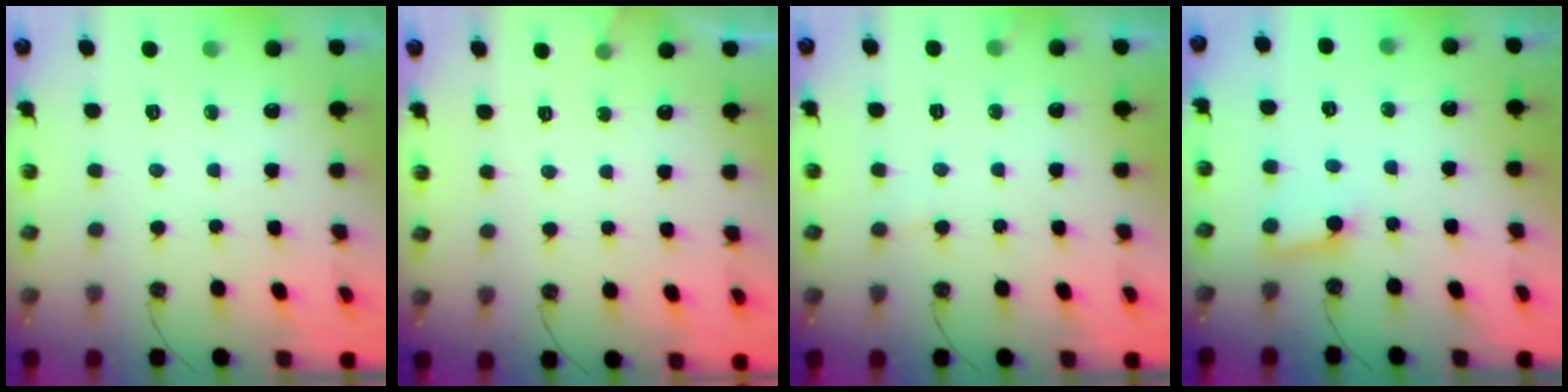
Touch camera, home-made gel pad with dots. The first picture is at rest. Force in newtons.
{"total": 2.2, "press": 2.2, "slide": 0.1}
{"total": 5.0, "press": 5.0, "slide": 0.4}
{"total": 3.3, "press": 3.3, "slide": 0.3}